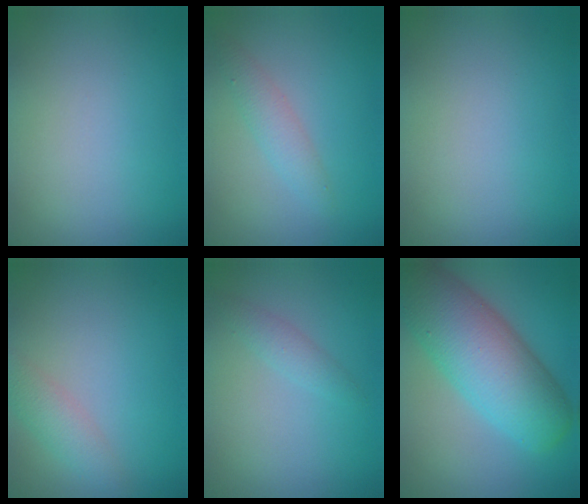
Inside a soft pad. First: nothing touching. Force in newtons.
{"total": 2.0, "press": 2.0, "slide": 0.0}
{"total": 0.0}
{"total": 2.3, "press": 2.3, "slide": 0.0}
{"total": 1.4, "press": 1.4, "slide": 0.0}
{"total": 10.5, "press": 10.5, "slide": 0.4}